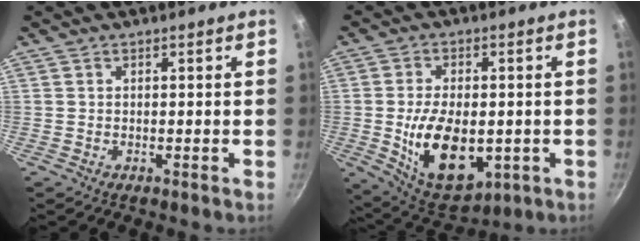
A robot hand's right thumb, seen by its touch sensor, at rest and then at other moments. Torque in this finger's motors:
{"motor_torque": [-0.16, 1.11, 1.65, -0.27, 0.33]}